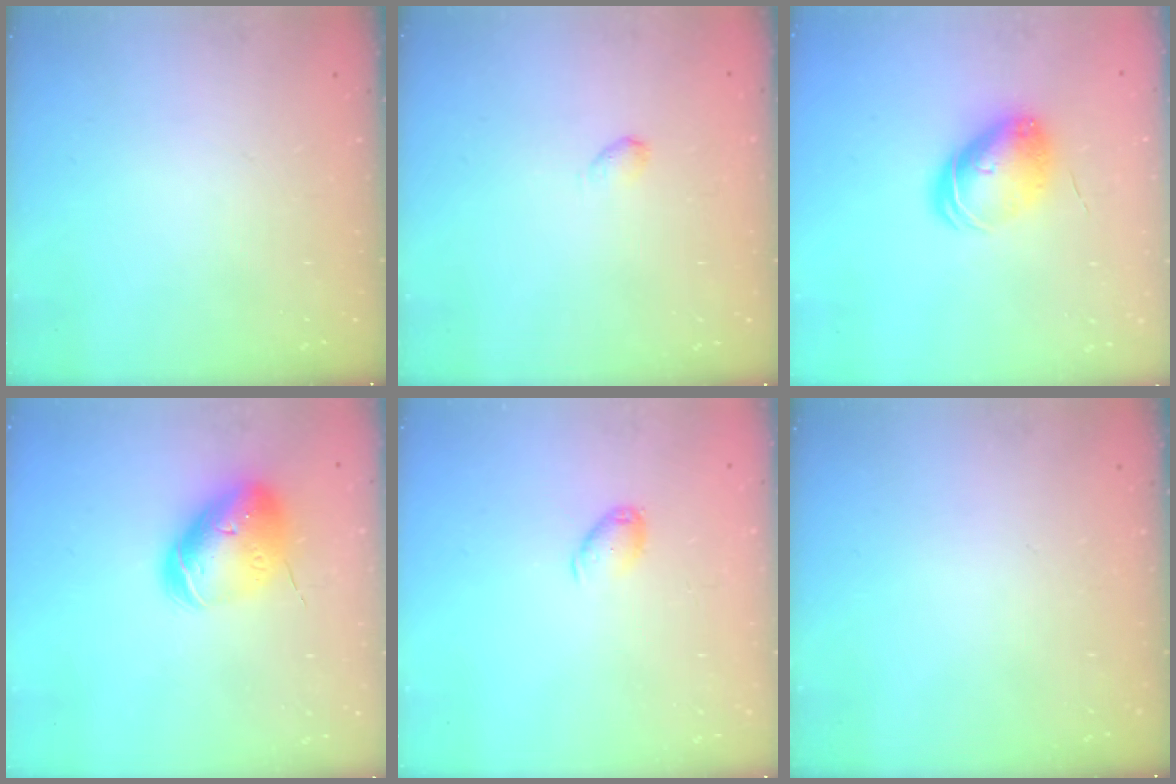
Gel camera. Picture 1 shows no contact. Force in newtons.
{"total": 2.9, "press": 2.9, "slide": 0.4}
{"total": 9.0, "press": 9.0, "slide": 0.3}
{"total": 15.6, "press": 15.3, "slide": 2.7}
{"total": 5.8, "press": 5.8, "slide": 0.5}
{"total": 0.0}